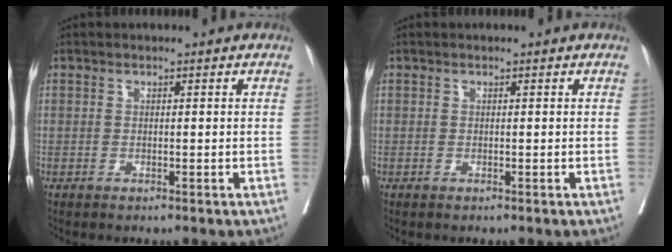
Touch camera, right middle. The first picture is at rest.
{"total": 0.0}